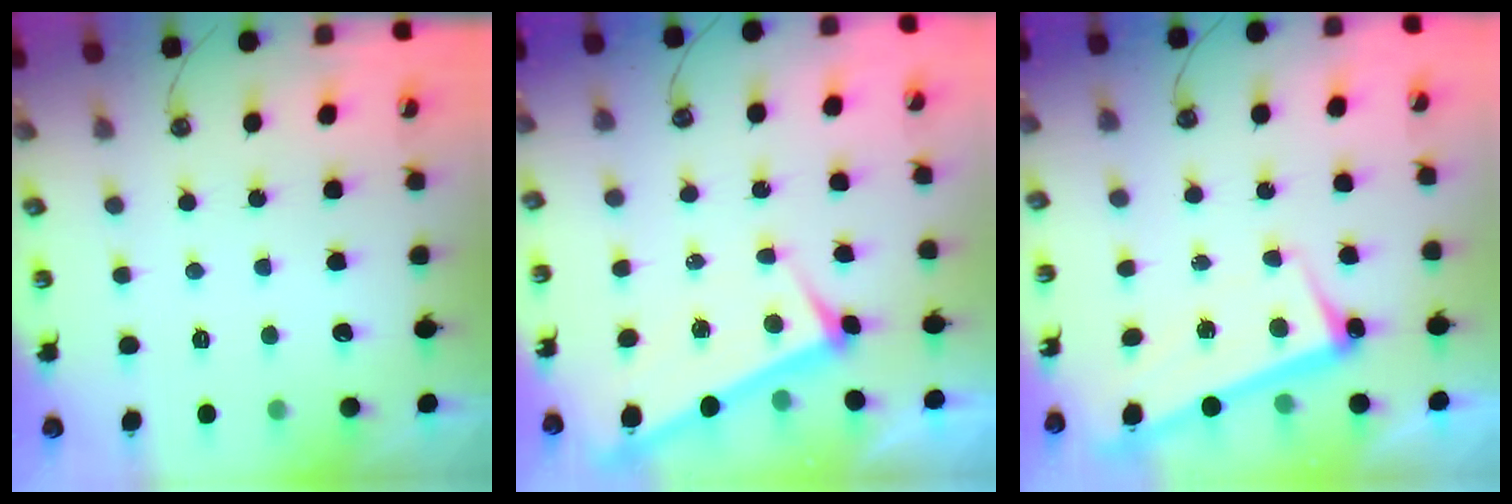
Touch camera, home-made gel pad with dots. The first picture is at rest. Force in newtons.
{"total": 4.8, "press": 4.8, "slide": 0.5}
{"total": 2.6, "press": 2.4, "slide": 0.9}